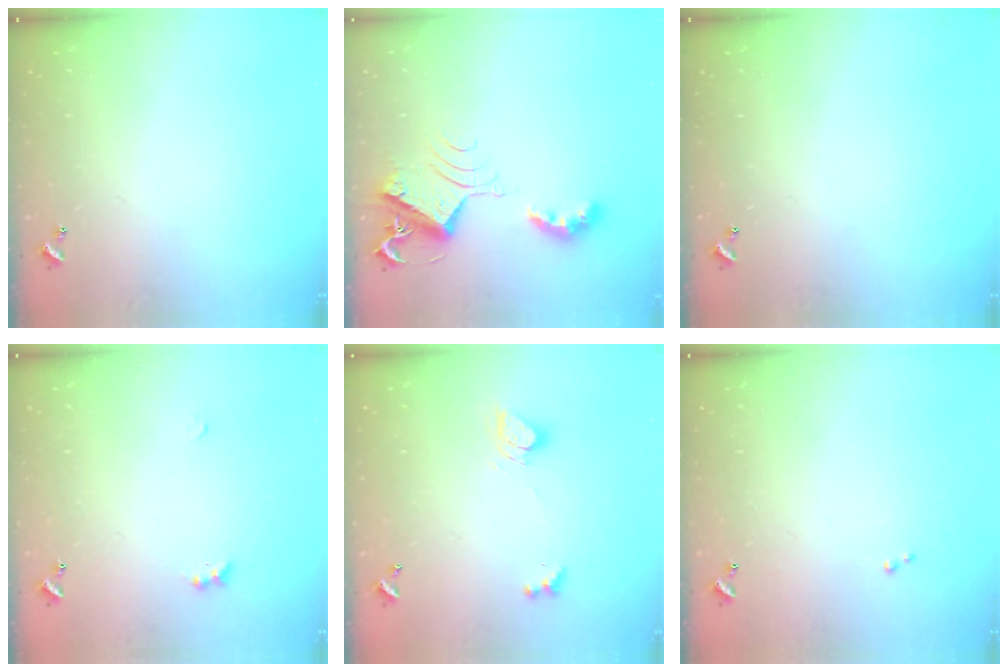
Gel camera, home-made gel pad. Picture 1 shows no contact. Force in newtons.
{"total": 8.1, "press": 8.1, "slide": 0.1}
{"total": 0.0}
{"total": 1.8, "press": 1.7, "slide": 0.4}
{"total": 3.6, "press": 3.6, "slide": 0.4}
{"total": 0.0}